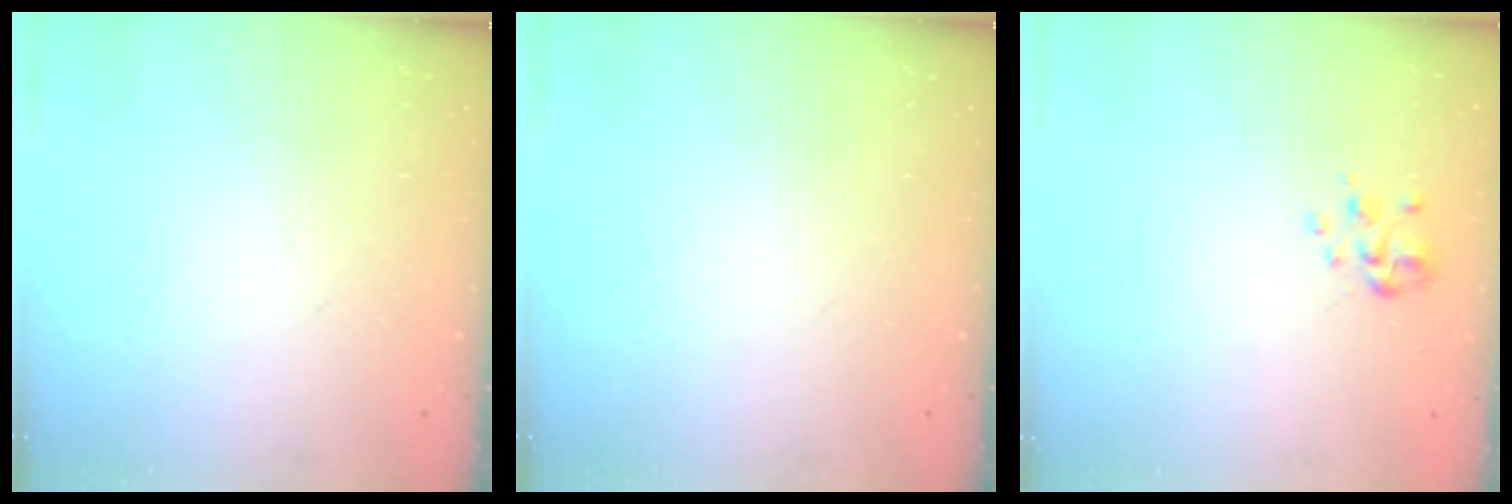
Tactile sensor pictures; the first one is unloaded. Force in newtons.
{"total": 0.0}
{"total": 2.9, "press": 2.8, "slide": 0.9}